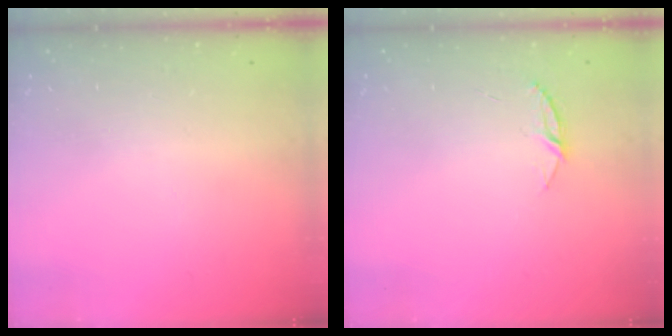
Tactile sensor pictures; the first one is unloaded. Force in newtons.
{"total": 4.6, "press": 4.5, "slide": 0.4}